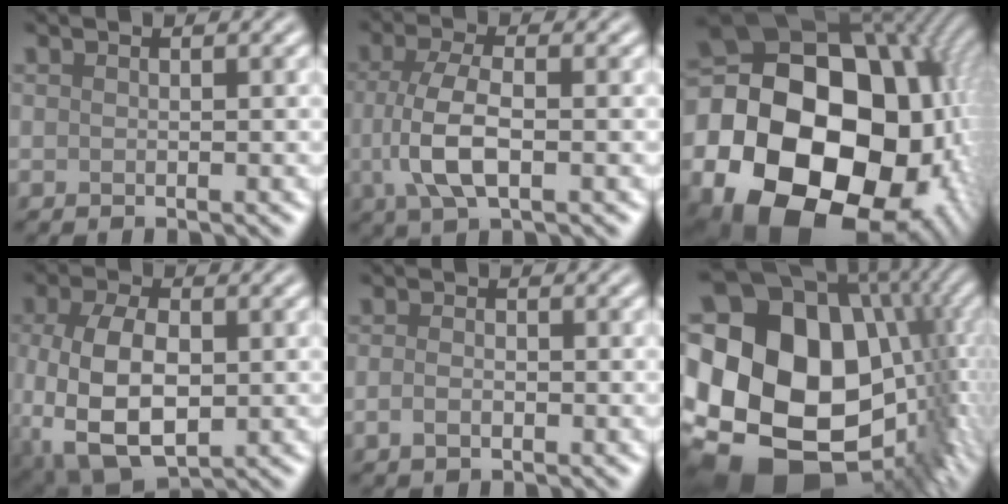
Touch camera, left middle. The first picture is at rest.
{"total": 5.3, "force": [-0.6, 2.2, 4.8], "torque": [-0.108, 0.000, -0.014]}
{"total": 27.2, "force": [-6.6, 21.9, 14.7], "torque": [-0.274, -0.046, -0.147]}
{"total": 8.6, "force": [-1.5, 5.1, 6.9], "torque": [-0.155, -0.016, -0.023]}
{"total": 1.4, "force": [-0.5, 0.8, 1.0], "torque": [-0.022, 0.000, -0.013]}
{"total": 21.4, "force": [-1.5, 16.1, 14.1], "torque": [-0.257, -0.005, 0.003]}